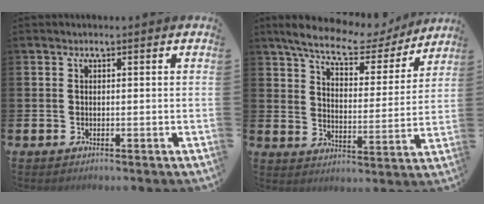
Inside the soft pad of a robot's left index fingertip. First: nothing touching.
{"total": 8.9, "force": [7.9, 2.2, 3.5], "torque": [-0.088, -0.052, 0.133]}